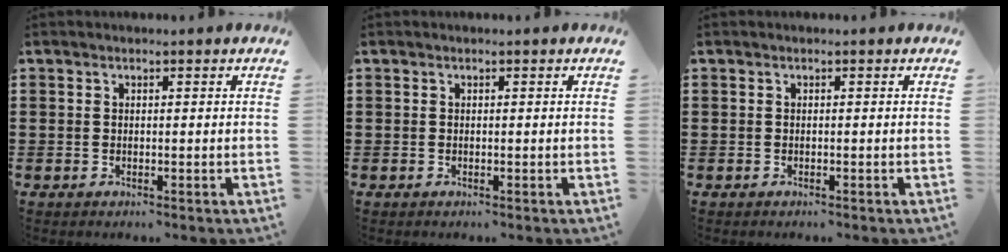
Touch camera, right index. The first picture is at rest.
{"total": 0.0}
{"total": 0.0}